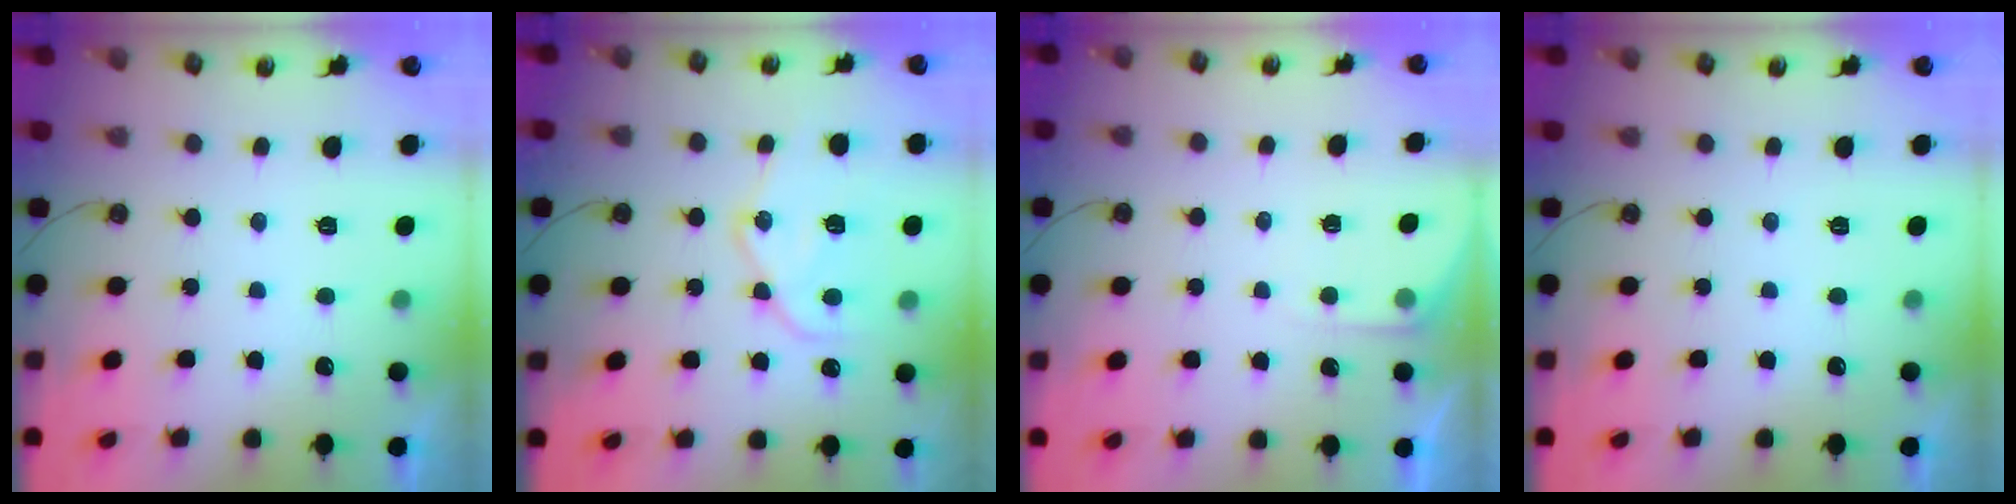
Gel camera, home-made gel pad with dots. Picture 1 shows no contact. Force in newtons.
{"total": 14.8, "press": 14.7, "slide": 1.4}
{"total": 3.1, "press": 3.0, "slide": 0.5}
{"total": 0.0}